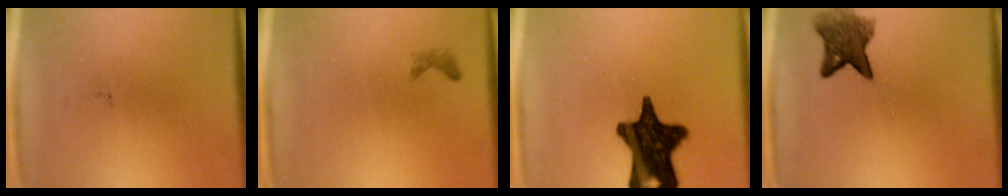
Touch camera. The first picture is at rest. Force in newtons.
{"total": 0.6}
{"total": 16.5}
{"total": 5.7}